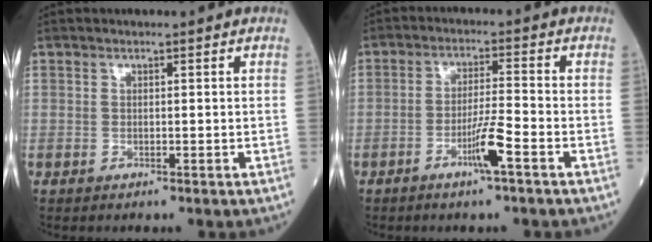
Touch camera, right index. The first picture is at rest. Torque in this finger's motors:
{"motor_torque": [0.41, -0.24, 0.57, 0.16]}